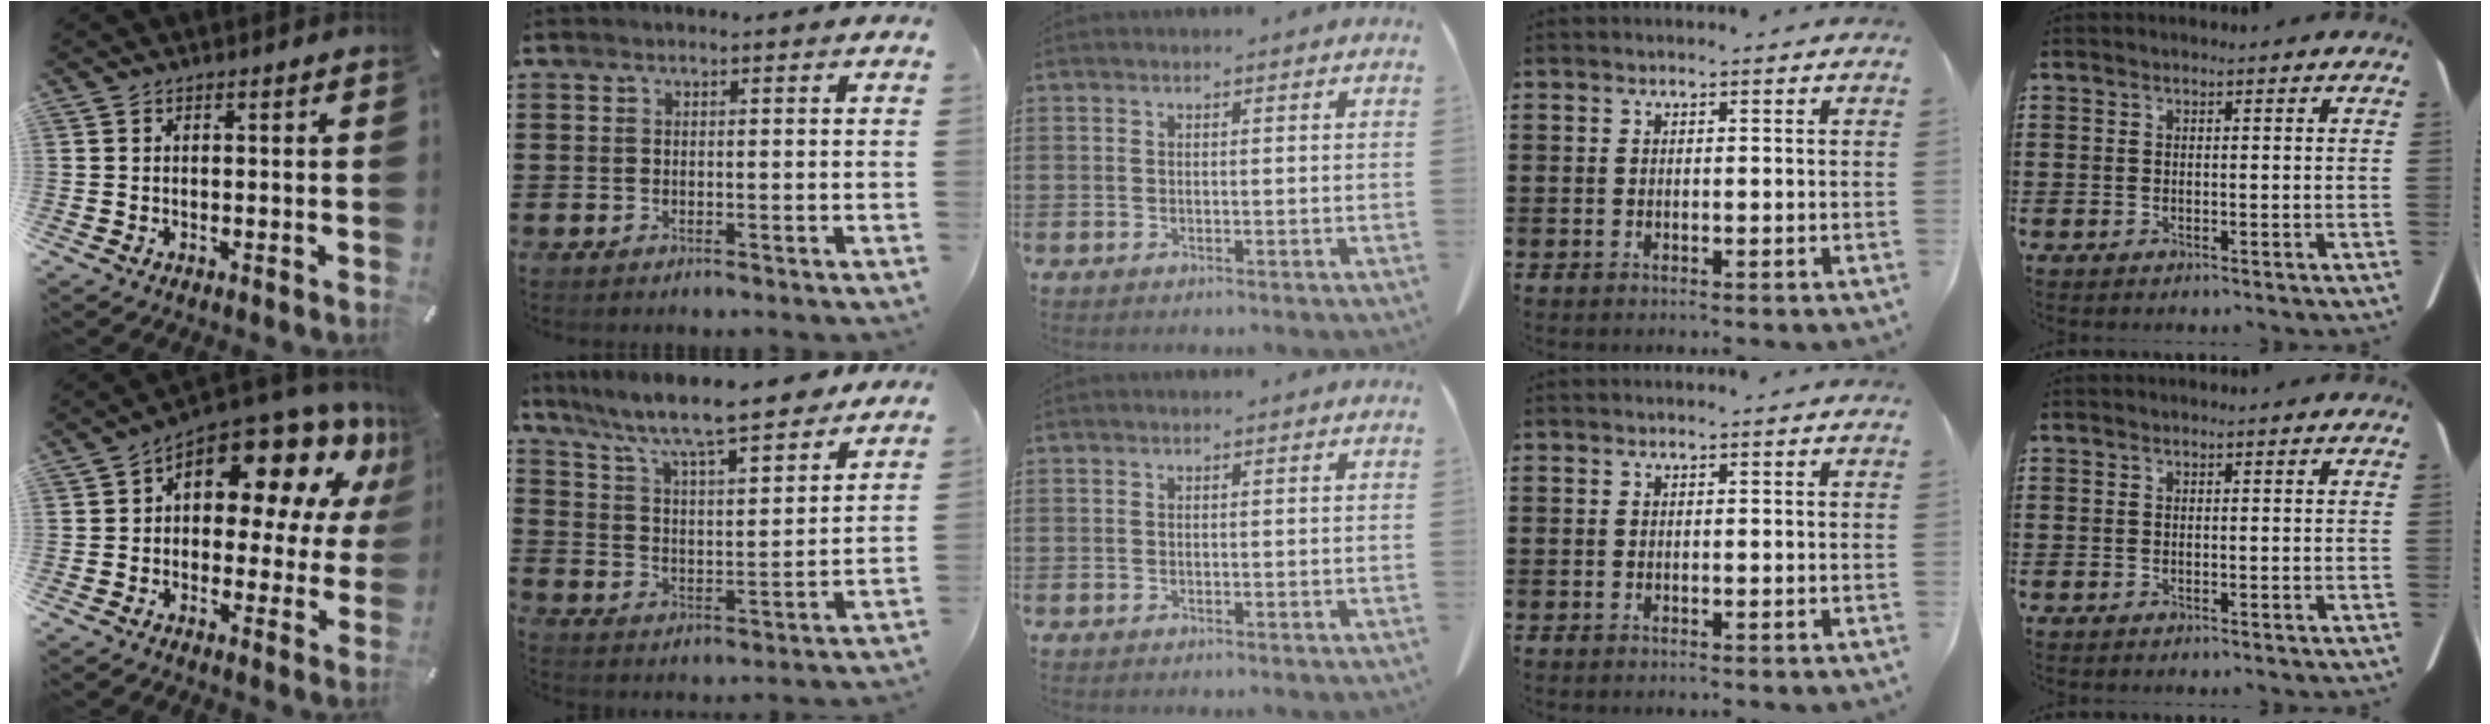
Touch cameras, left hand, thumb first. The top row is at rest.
{"thumb": {"total": 15.0, "force": [9.4, 7.3, 9.0], "torque": [-0.134, -0.083, 0.161]}, "index": {"total": 8.4, "force": [7.5, 0.6, 3.7], "torque": [-0.103, -0.045, 0.125]}}